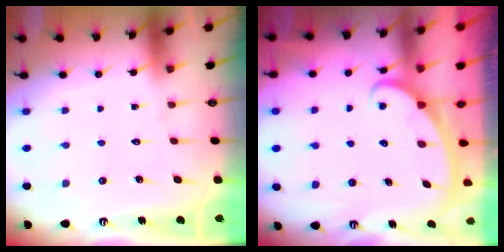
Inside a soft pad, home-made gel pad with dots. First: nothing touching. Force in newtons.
{"total": 2.4, "press": 2.4, "slide": 0.4}